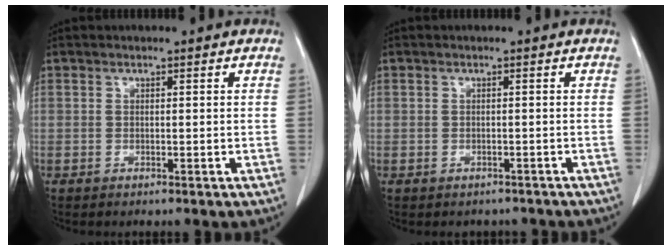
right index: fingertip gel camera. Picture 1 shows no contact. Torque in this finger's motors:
{"motor_torque": [-1.39, 0.01, -0.64, -0.18]}